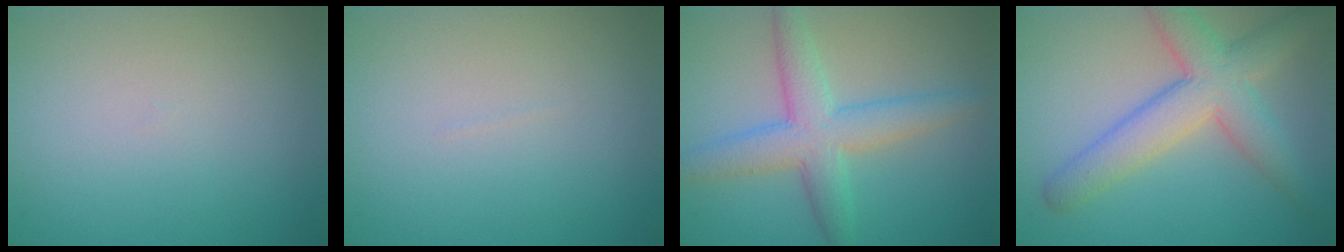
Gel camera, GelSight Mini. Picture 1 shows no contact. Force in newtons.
{"total": 0.0}
{"total": 5.3, "press": 5.3, "slide": 0.0}
{"total": 6.4, "press": 6.4, "slide": 0.5}